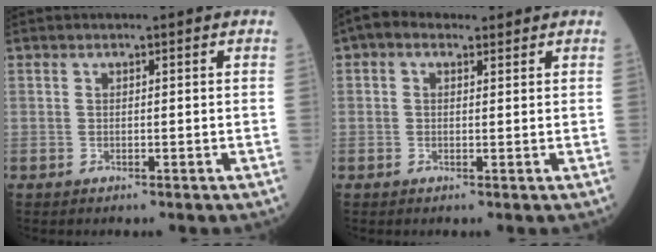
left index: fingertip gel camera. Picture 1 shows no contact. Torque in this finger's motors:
{"motor_torque": [0.62, -0.52, 0.20, 0.04]}